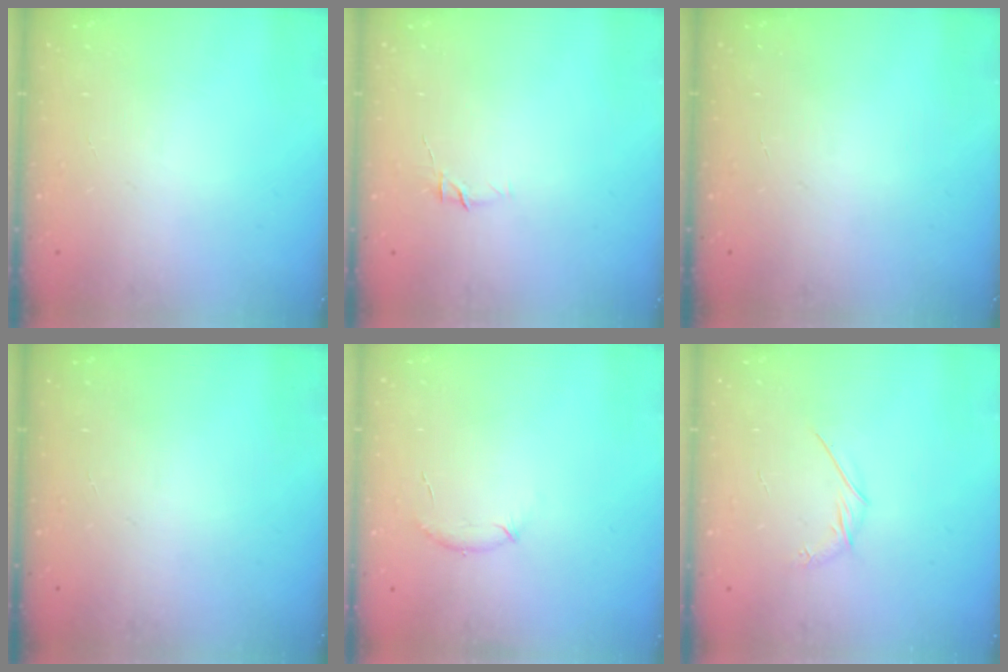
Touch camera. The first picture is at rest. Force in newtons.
{"total": 4.5, "press": 4.4, "slide": 1.0}
{"total": 0.0}
{"total": 0.0}
{"total": 6.1, "press": 5.9, "slide": 1.4}
{"total": 3.3, "press": 3.2, "slide": 0.7}